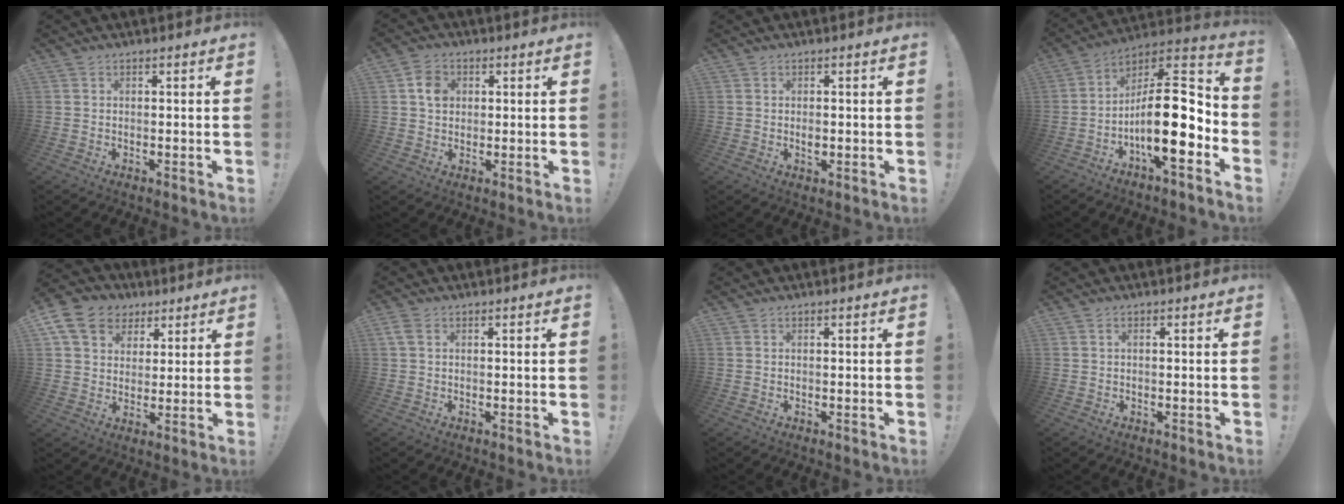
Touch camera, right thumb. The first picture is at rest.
{"total": 6.2, "force": [1.5, 5.1, 3.1], "torque": [-0.038, 0.005, 0.027]}
{"total": 1.5, "force": [-0.2, 1.2, 0.9], "torque": [-0.009, 0.000, -0.004]}
{"total": 21.2, "force": [-4.3, 8.2, 19.1], "torque": [-0.322, 0.012, -0.068]}
{"total": 13.1, "force": [6.0, 10.4, 5.2], "torque": [-0.076, -0.028, 0.120]}
{"total": 2.5, "force": [0.9, 1.4, 1.9], "torque": [-0.032, 0.003, 0.015]}
{"total": 0.0}
{"total": 1.1, "force": [0.0, 0.2, 1.1], "torque": [-0.023, 0.004, -0.001]}